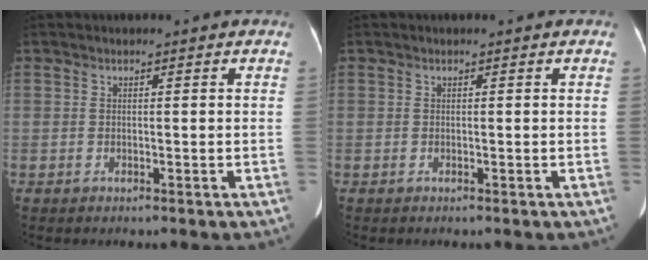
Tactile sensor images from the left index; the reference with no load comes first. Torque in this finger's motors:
{"motor_torque": [0.00, 0.00, 0.00, 0.00]}